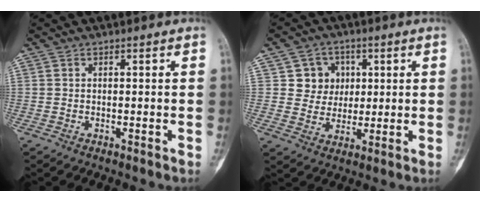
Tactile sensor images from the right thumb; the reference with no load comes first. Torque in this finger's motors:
{"motor_torque": [0.04, 0.15, 0.01, 0.02, 0.03]}